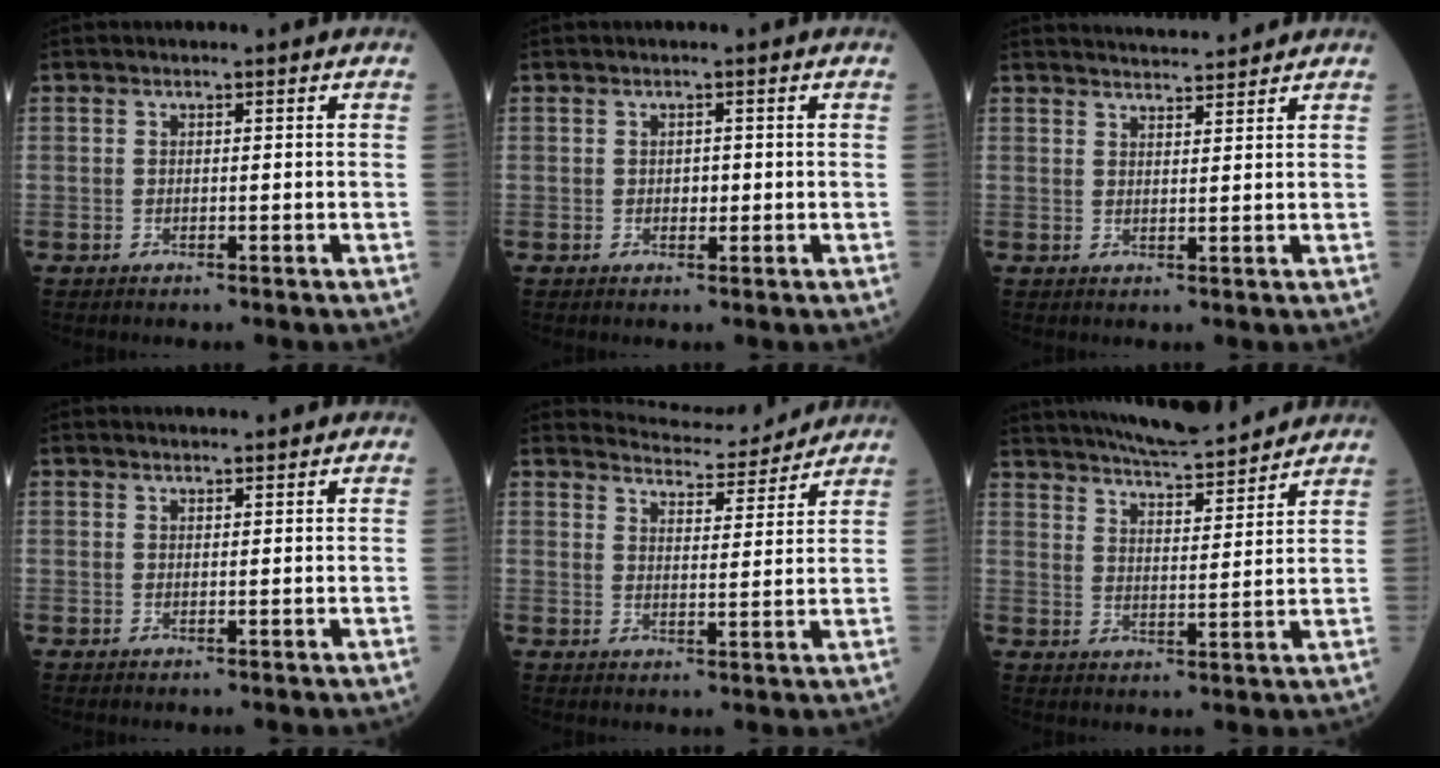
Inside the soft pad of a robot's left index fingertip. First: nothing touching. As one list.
[{"total": 1.0, "force": [-0.5, 0.7, 0.6], "torque": [-0.009, -0.004, -0.007]}, {"total": 5.0, "force": [4.9, 0.0, 1.0], "torque": [-0.021, 0.014, 0.073]}, {"total": 2.0, "force": [1.9, 0.1, 0.5], "torque": [-0.008, 0.012, 0.029]}, {"total": 8.4, "force": [8.4, 0.7, 0.4], "torque": [-0.015, 0.003, 0.116]}, {"total": 14.0, "force": [12.9, 1.4, 5.3], "torque": [-0.097, 0.005, 0.196]}]